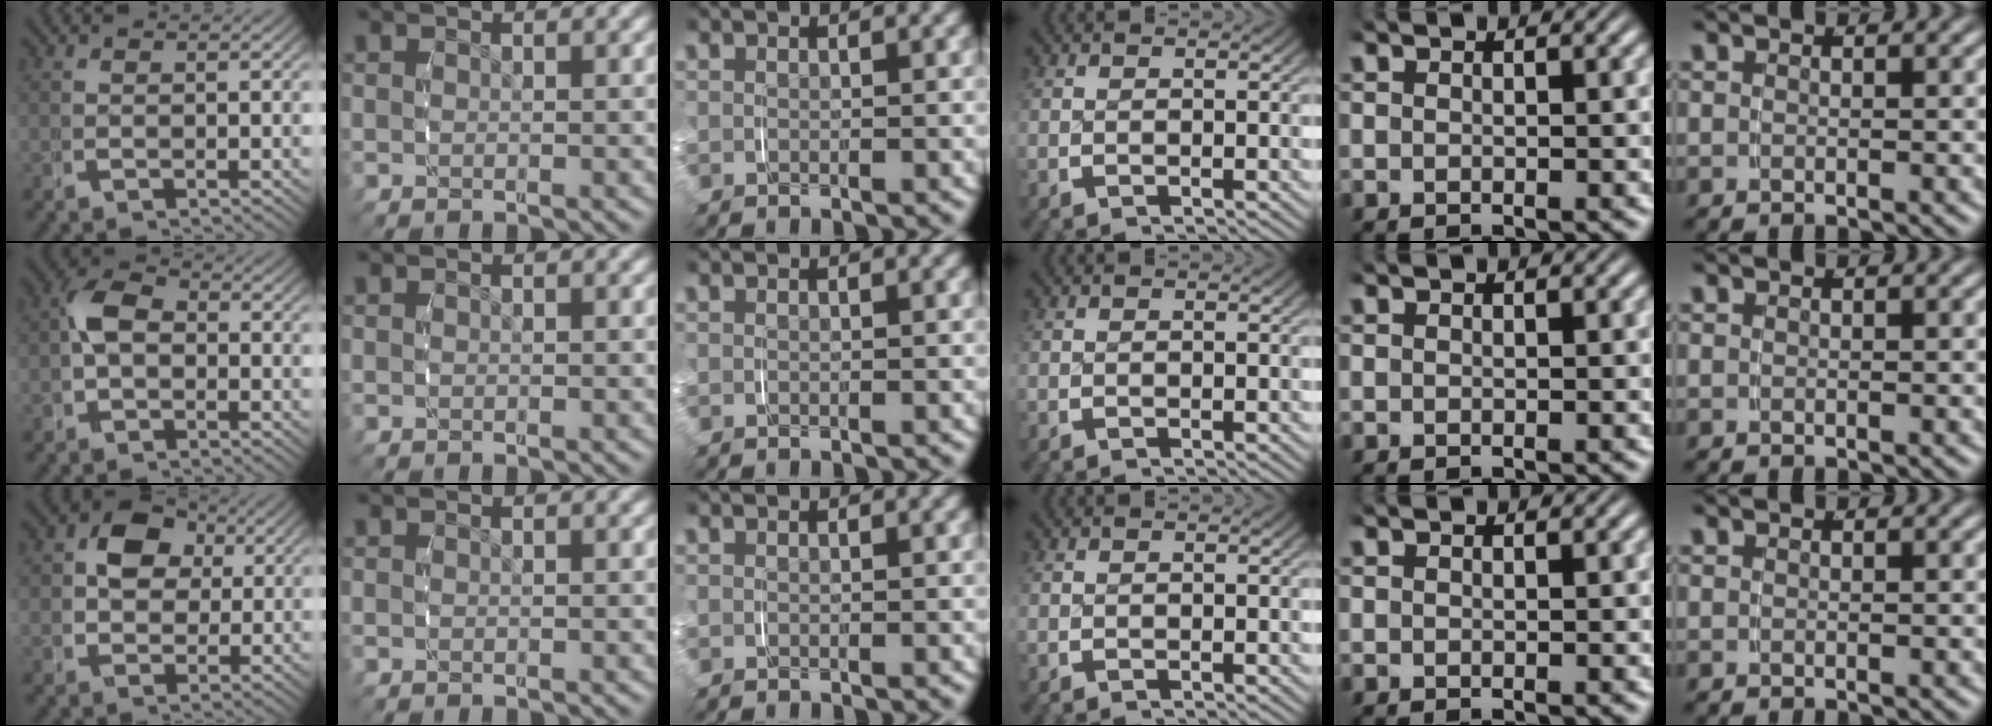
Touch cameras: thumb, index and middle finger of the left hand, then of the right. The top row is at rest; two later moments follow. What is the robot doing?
{"motion": "grasp_and_lifting", "object": "string"}